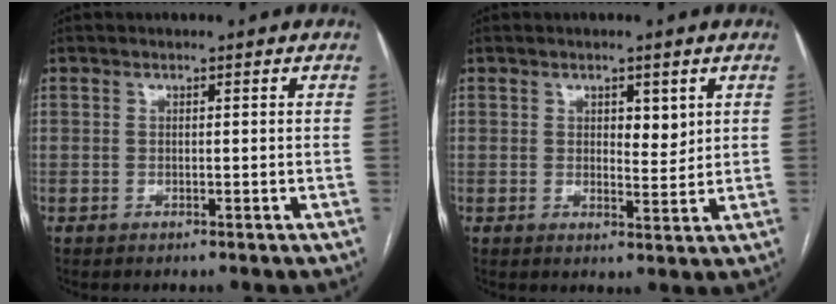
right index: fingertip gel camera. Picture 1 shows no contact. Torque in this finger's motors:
{"motor_torque": [0.08, 0.09, 0.10, 0.00]}